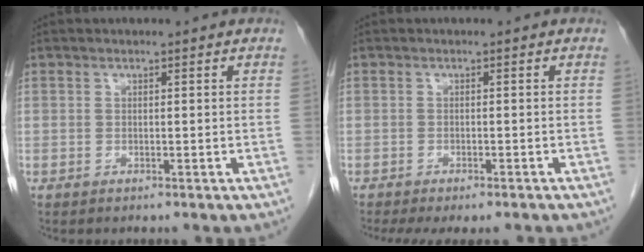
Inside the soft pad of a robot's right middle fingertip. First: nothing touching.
{"total": 7.3, "force": [-6.1, 1.7, 3.6], "torque": [-0.044, -0.005, -0.083]}